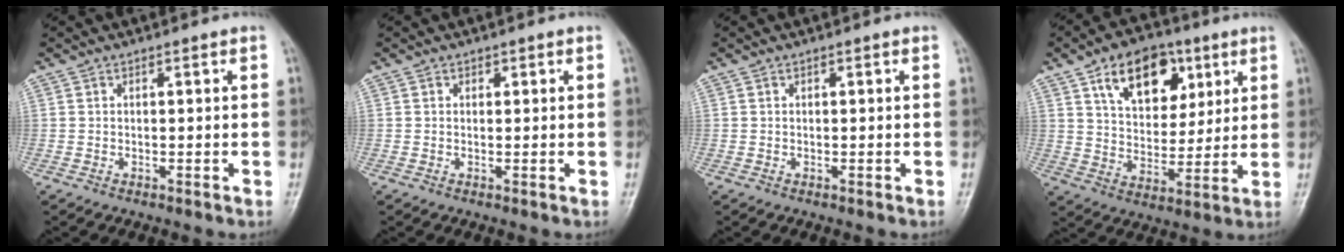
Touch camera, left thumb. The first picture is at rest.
{"total": 0.6, "force": [0.3, 0.5, 0.2], "torque": [0.005, -0.001, 0.004]}
{"total": 0.0}
{"total": 14.8, "force": [7.0, 9.6, 8.9], "torque": [-0.100, -0.025, 0.120]}